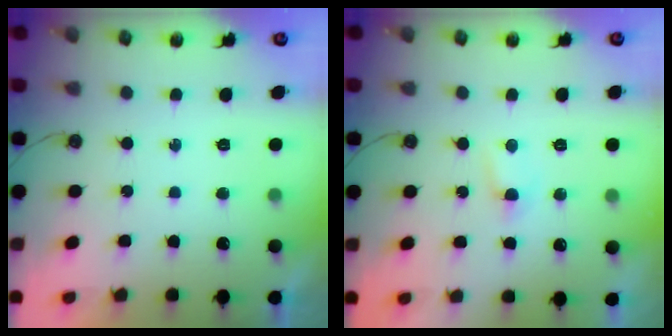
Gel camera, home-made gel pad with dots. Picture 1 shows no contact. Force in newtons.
{"total": 2.6, "press": 2.5, "slide": 0.3}